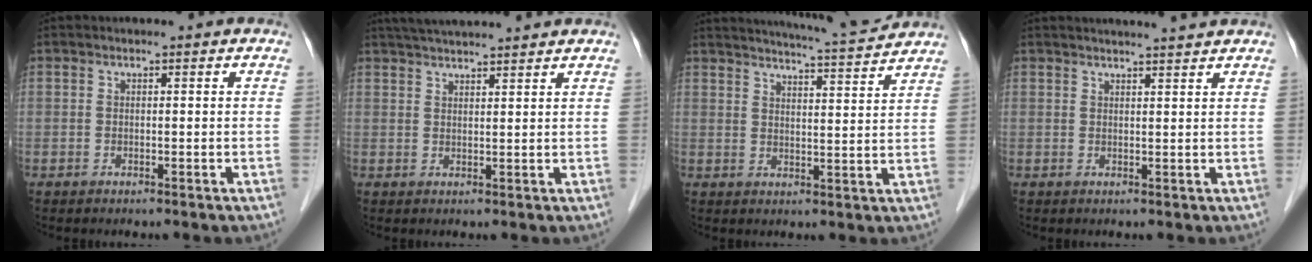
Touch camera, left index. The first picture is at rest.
{"total": 9.0, "force": [8.2, 0.0, 3.6], "torque": [-0.063, 0.035, 0.120]}
{"total": 11.2, "force": [10.7, -0.5, 3.3], "torque": [-0.061, 0.000, 0.141]}
{"total": 5.5, "force": [5.1, -0.6, 1.9], "torque": [-0.025, 0.012, 0.059]}